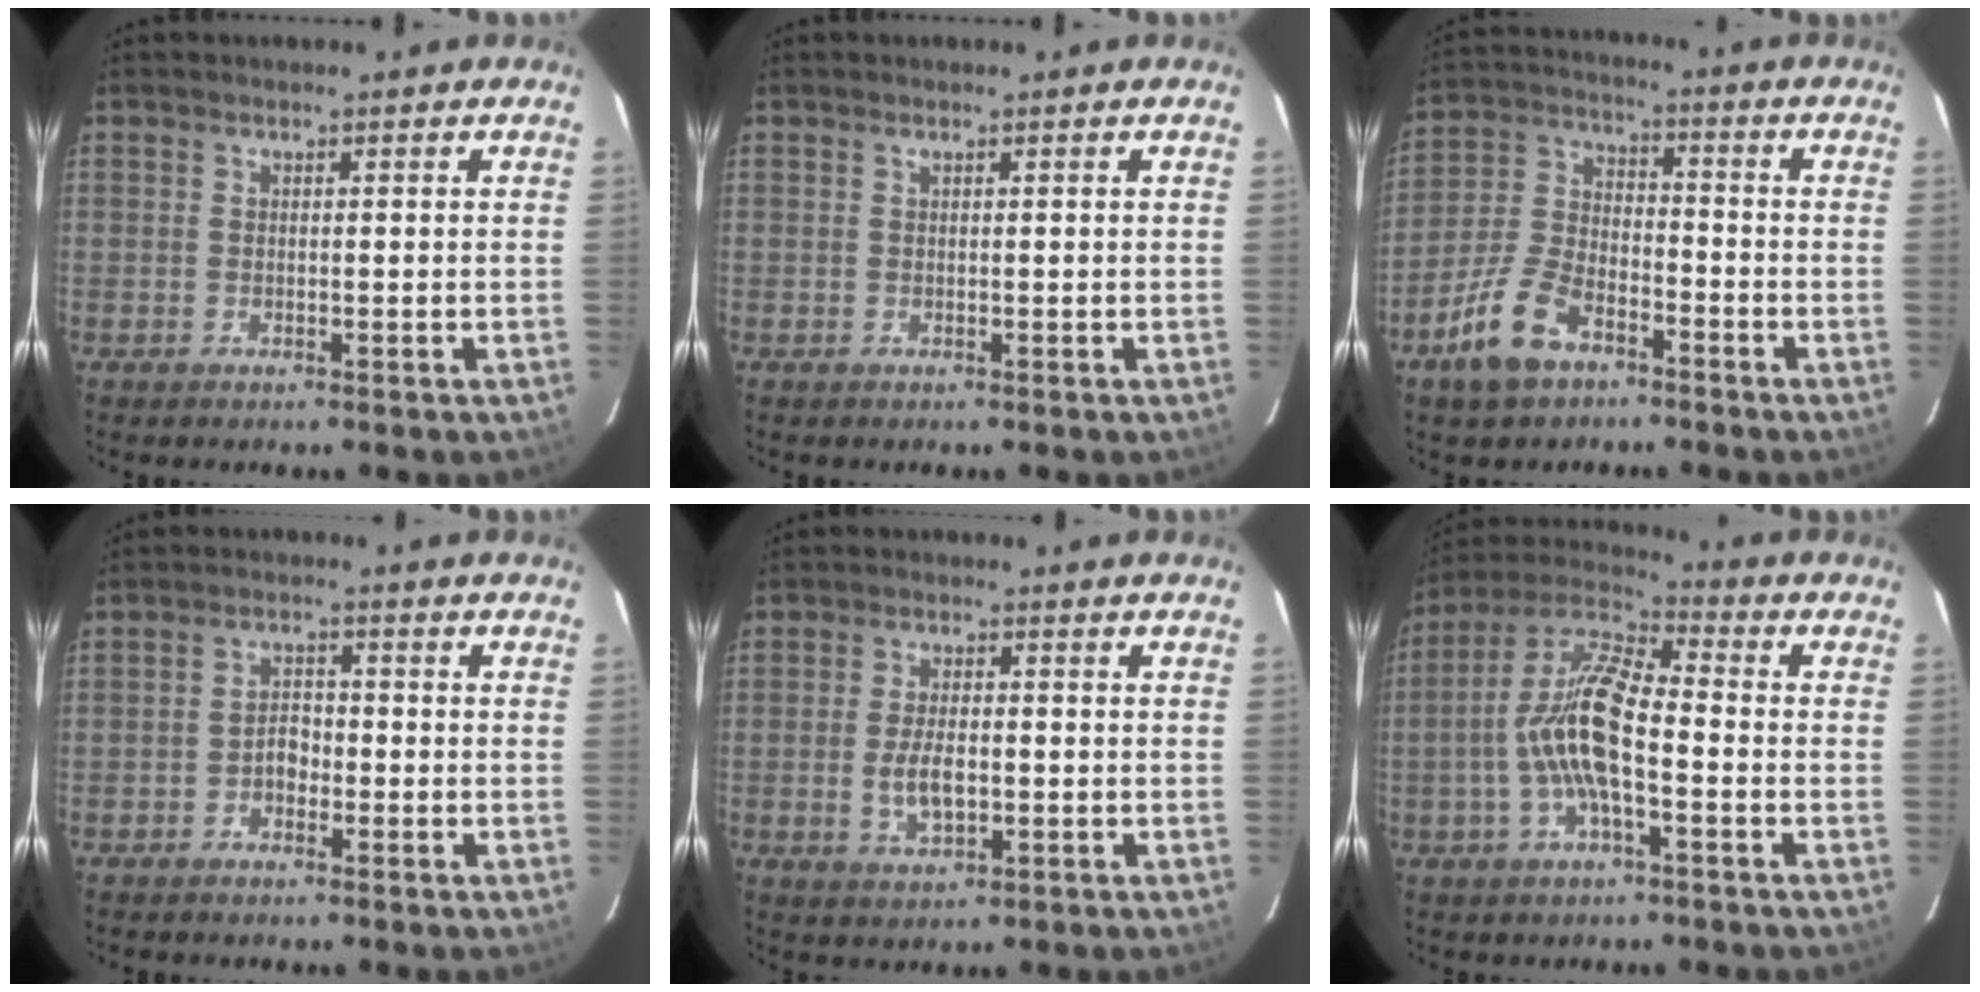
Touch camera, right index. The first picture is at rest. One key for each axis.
{"total": 0.0}
{"total": 11.3, "fx": -7.1, "fy": 5.6, "fz": 6.9, "tx": -0.153, "ty": 0.008, "tz": -0.132}
{"total": 2.7, "fx": -1.4, "fy": 1.8, "fz": 1.5, "tx": -0.028, "ty": 0.011, "tz": -0.025}
{"total": 5.8, "fx": -1.1, "fy": 2.7, "fz": 5.0, "tx": -0.101, "ty": -0.002, "tz": -0.017}
{"total": 13.1, "fx": -2.9, "fy": 4.0, "fz": 12.1, "tx": -0.243, "ty": 0.008, "tz": -0.061}